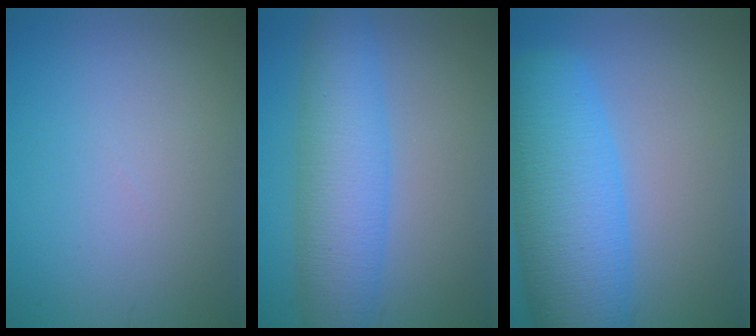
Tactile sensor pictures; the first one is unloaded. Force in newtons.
{"total": 7.3, "press": 7.3, "slide": 0.1}
{"total": 11.4, "press": 11.4, "slide": 0.6}